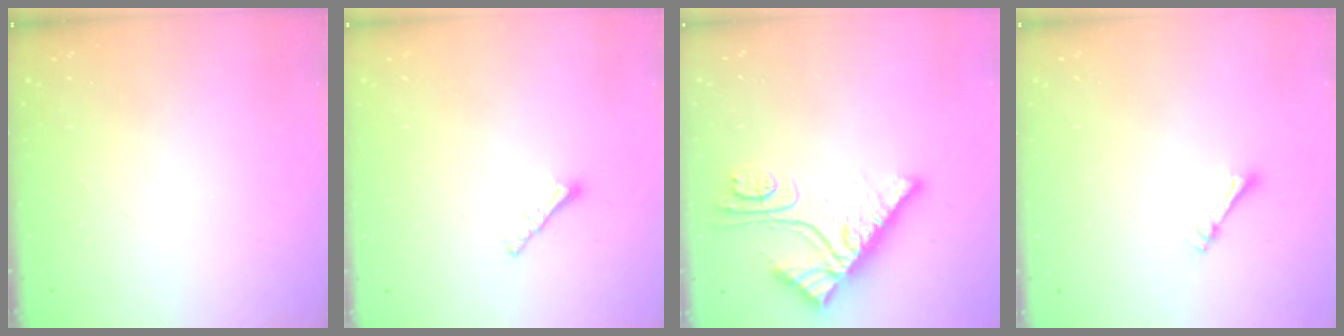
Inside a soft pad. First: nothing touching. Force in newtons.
{"total": 2.0, "press": 2.0, "slide": 0.5}
{"total": 11.8, "press": 11.7, "slide": 0.9}
{"total": 2.4, "press": 2.4, "slide": 0.4}